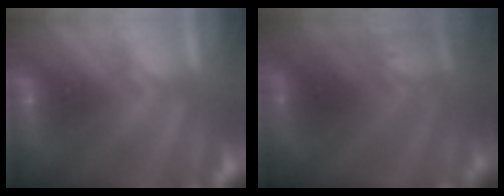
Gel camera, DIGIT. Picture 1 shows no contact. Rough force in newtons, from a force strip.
{"total": 2.9}